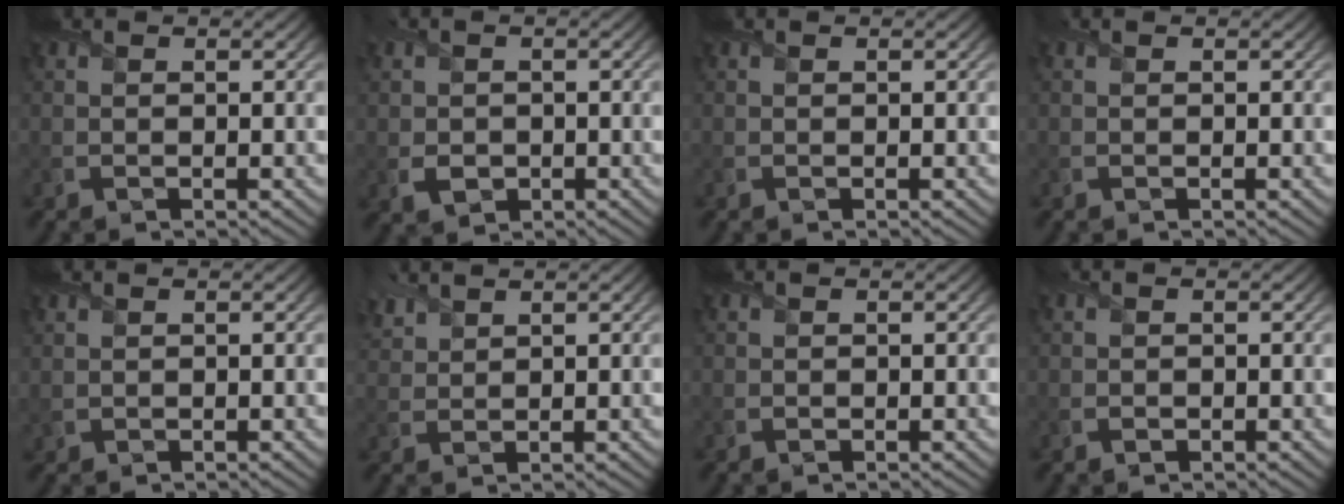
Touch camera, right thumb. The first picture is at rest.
{"total": 2.5, "force": [-0.5, 2.2, 1.1], "torque": [-0.025, -0.009, -0.009]}
{"total": 0.0}
{"total": 0.0}
{"total": 0.7, "force": [0.5, 0.3, 0.3], "torque": [-0.014, 0.001, 0.016]}
{"total": 2.9, "force": [2.6, 0.9, 1.0], "torque": [-0.030, 0.012, 0.060]}
{"total": 0.0}
{"total": 0.9, "force": [-0.4, 0.7, 0.4], "torque": [-0.005, -0.008, -0.008]}